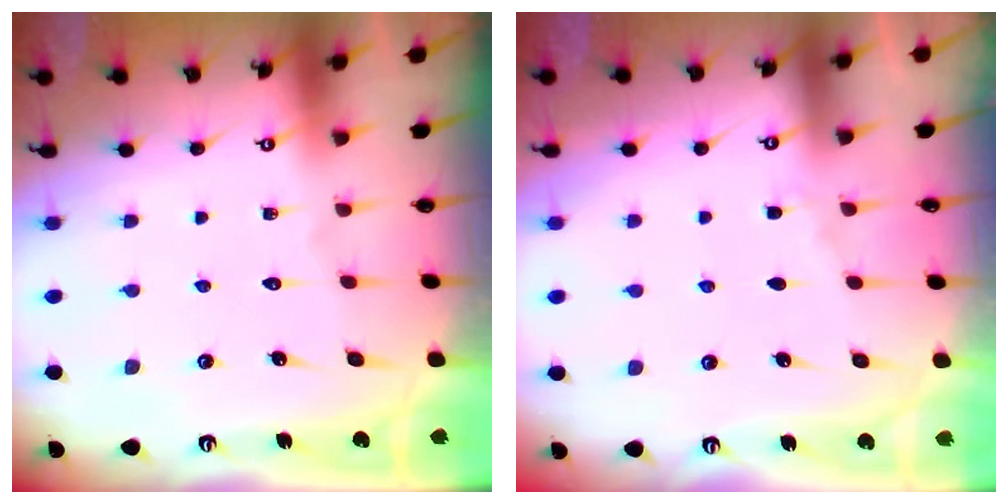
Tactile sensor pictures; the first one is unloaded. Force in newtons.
{"total": 2.8, "press": 2.8, "slide": 0.5}